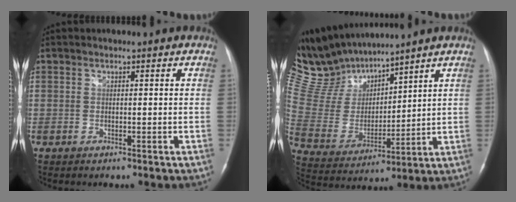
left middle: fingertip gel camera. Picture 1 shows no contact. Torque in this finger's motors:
{"motor_torque": [0.61, -1.17, -0.07, -0.08]}